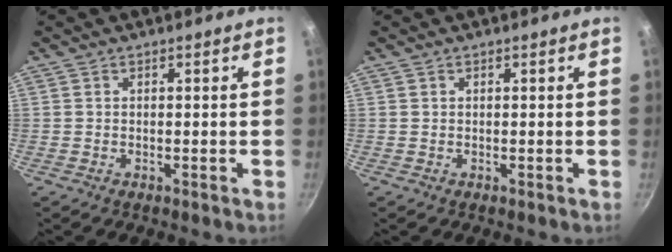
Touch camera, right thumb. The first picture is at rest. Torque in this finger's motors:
{"motor_torque": [-0.01, -0.01, 0.10, 0.04, 0.00]}